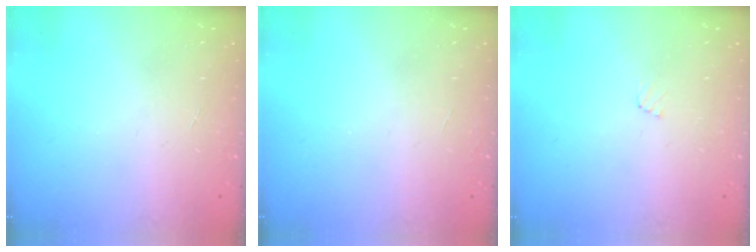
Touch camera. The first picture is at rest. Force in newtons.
{"total": 0.0}
{"total": 3.3, "press": 3.3, "slide": 0.4}